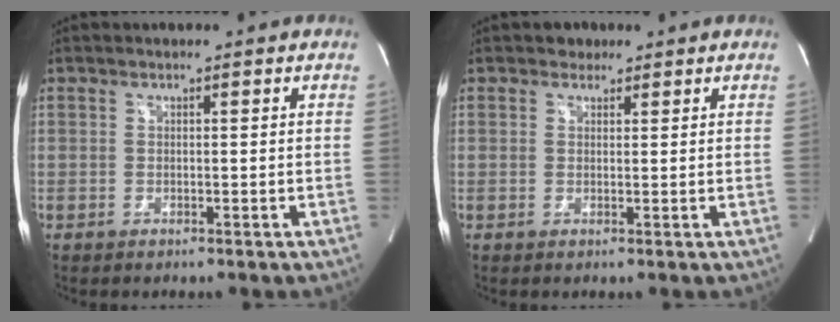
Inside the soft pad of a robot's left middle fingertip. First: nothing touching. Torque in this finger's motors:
{"motor_torque": [0.06, -0.02, -0.07, 0.00]}